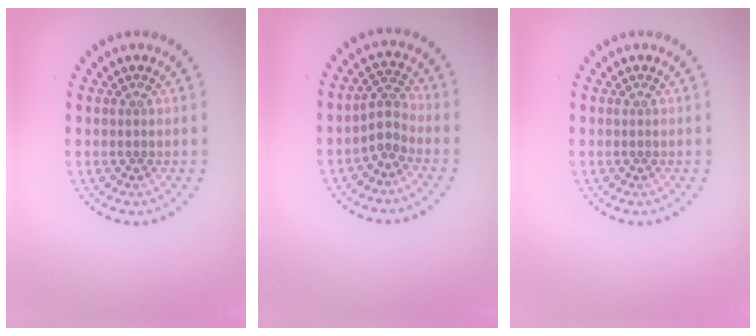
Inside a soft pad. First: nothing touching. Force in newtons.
{"total": 2.1, "press": 1.5, "slide": 1.5}
{"total": 0.0}